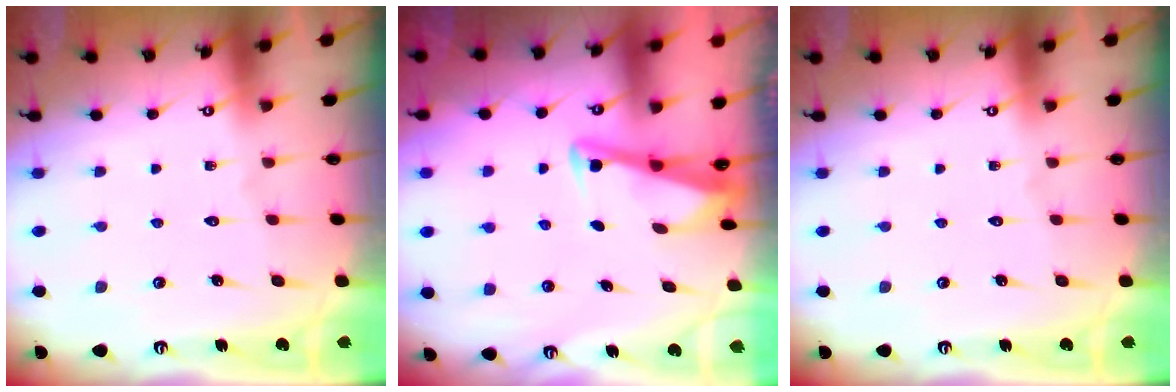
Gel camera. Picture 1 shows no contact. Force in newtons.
{"total": 3.4, "press": 3.4, "slide": 0.4}
{"total": 0.0}